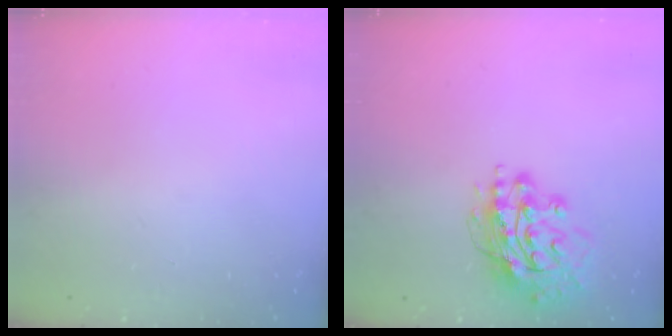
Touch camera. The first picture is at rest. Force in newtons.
{"total": 15.2, "press": 15.1, "slide": 1.6}